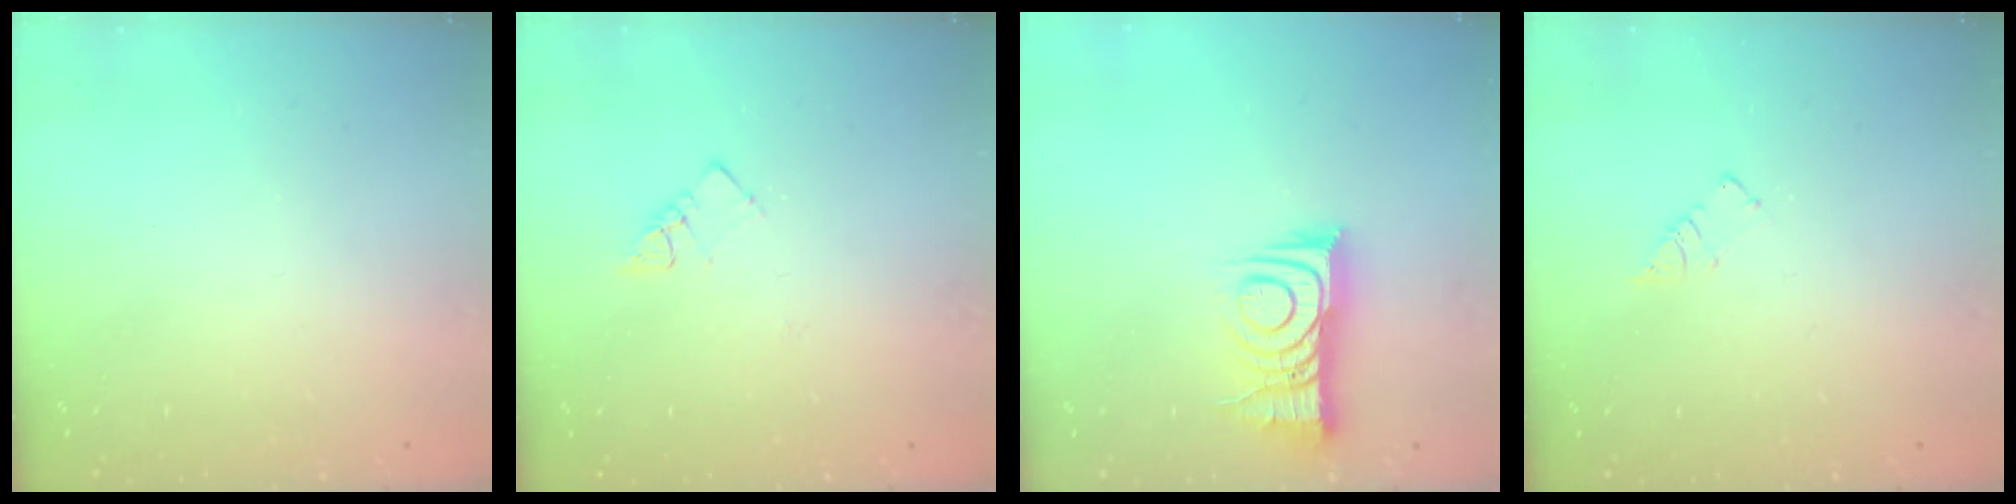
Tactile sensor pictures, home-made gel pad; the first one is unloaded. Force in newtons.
{"total": 3.6, "press": 3.5, "slide": 0.4}
{"total": 10.6, "press": 10.6, "slide": 1.0}
{"total": 2.6, "press": 2.6, "slide": 0.3}